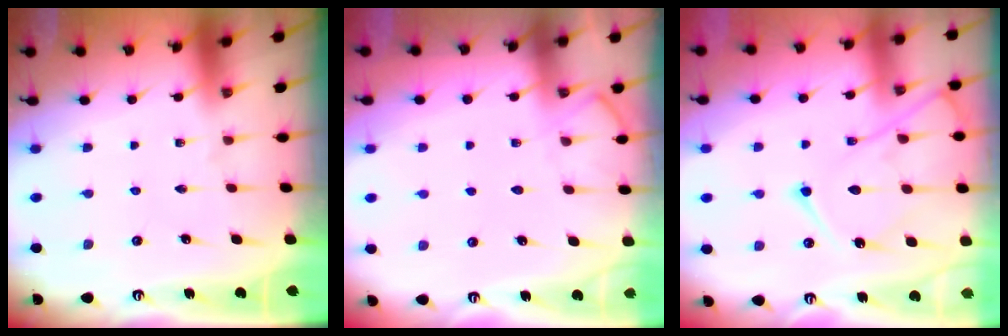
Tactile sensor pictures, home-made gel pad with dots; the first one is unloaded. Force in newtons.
{"total": 6.4, "press": 6.4, "slide": 0.7}
{"total": 15.2, "press": 15.1, "slide": 1.7}